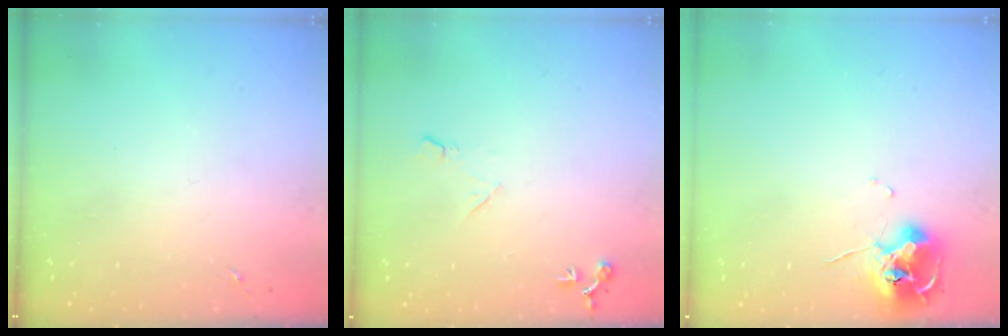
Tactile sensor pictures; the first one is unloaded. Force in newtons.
{"total": 7.0, "press": 7.0, "slide": 0.8}
{"total": 9.8, "press": 9.8, "slide": 0.5}